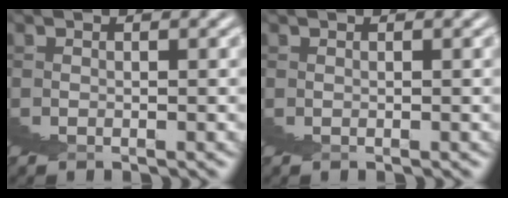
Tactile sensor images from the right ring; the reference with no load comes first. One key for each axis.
{"total": 0.0}